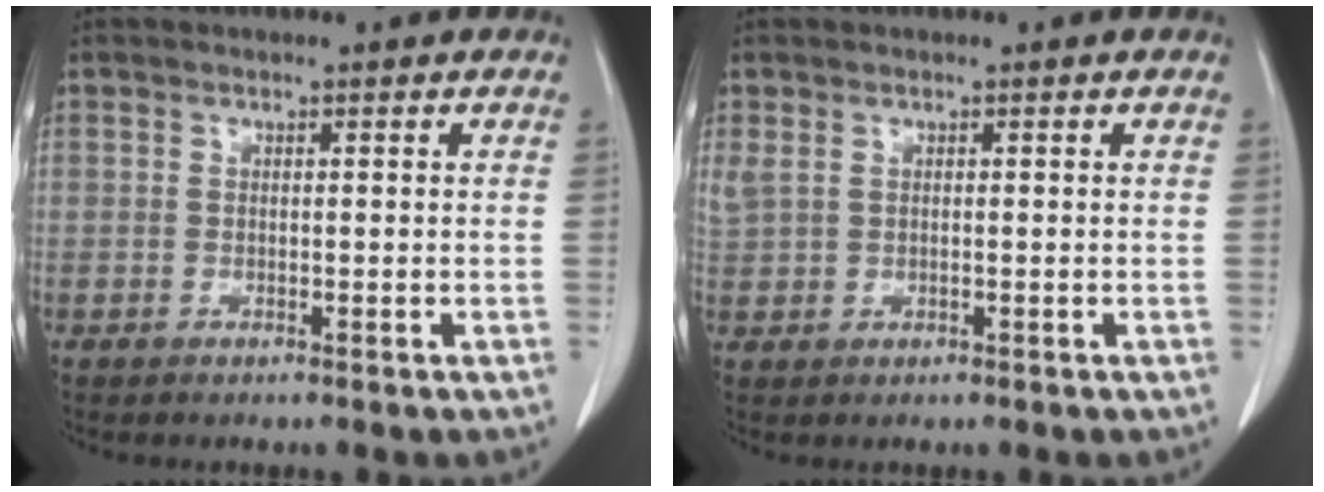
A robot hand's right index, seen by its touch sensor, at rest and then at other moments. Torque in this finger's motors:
{"motor_torque": [0.50, 0.49, 0.05, 0.07]}